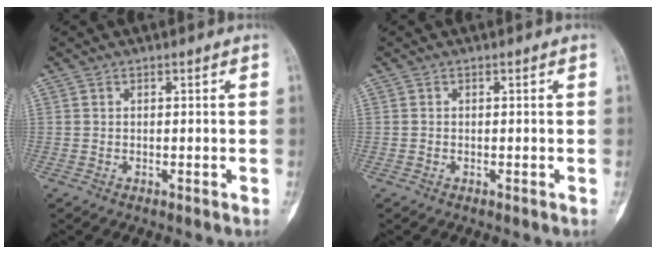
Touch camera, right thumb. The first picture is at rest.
{"total": 0.0}